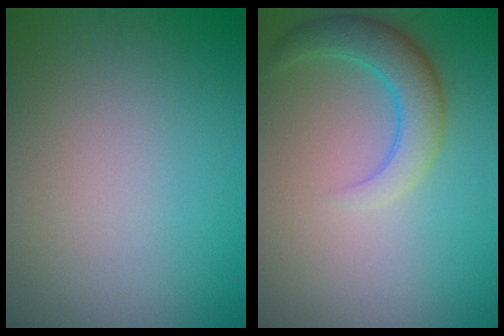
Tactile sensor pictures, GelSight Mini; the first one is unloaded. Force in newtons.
{"total": 3.8, "press": 3.8, "slide": 0.4}